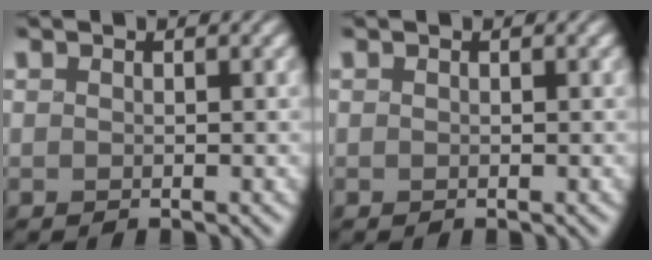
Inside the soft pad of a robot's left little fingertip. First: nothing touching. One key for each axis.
{"total": 0.0}